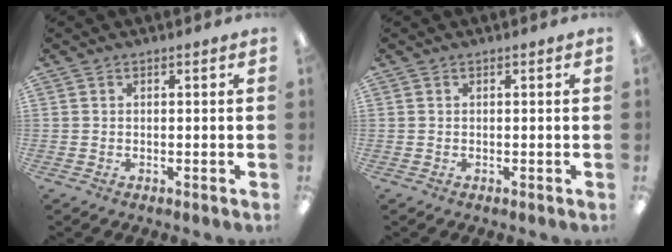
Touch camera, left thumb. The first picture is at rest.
{"total": 0.0}